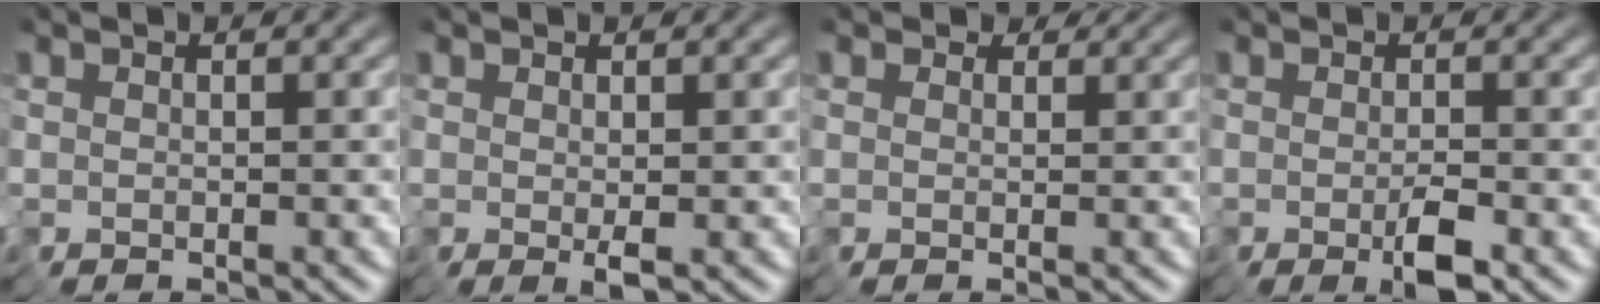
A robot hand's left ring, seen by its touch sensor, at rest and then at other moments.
{"total": 1.0, "force": [0.1, 0.2, 1.0], "torque": [-0.023, 0.000, 0.008]}
{"total": 1.2, "force": [0.4, 1.1, 0.2], "torque": [0.002, 0.006, 0.007]}
{"total": 2.5, "force": [-0.9, 0.5, 2.2], "torque": [-0.038, 0.001, -0.012]}